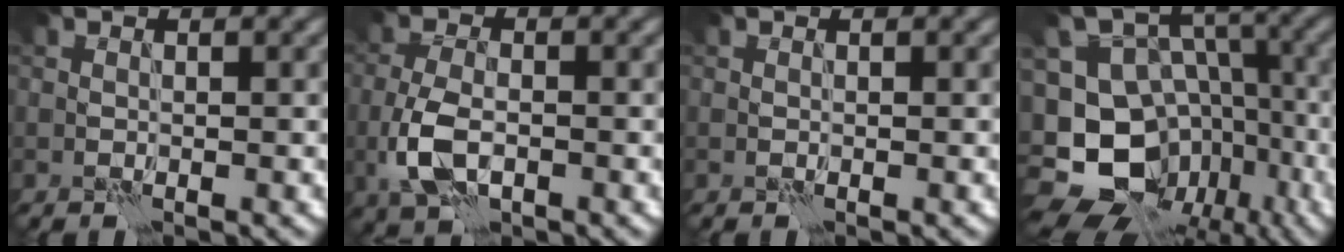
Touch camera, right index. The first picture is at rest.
{"total": 5.0, "force": [-1.4, 2.9, 3.8], "torque": [-0.089, -0.009, -0.029]}
{"total": 0.0}
{"total": 16.8, "force": [-9.1, 12.6, 6.5], "torque": [-0.132, -0.027, -0.130]}